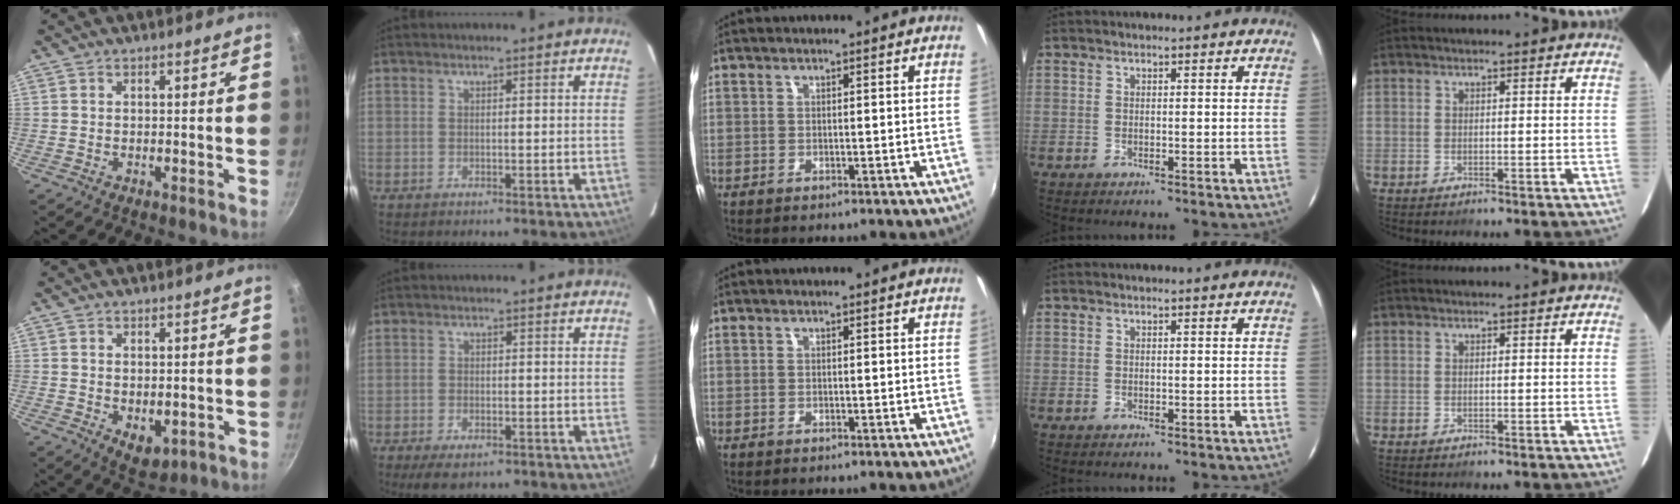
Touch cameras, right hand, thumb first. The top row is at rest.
{"thumb": {"total": 4.9, "force": [-0.5, 3.1, 3.8], "torque": [-0.046, -0.014, 0.001]}, "index": {"total": 5.3, "force": [-3.8, 2.2, 2.9], "torque": [-0.071, -0.019, -0.062]}}